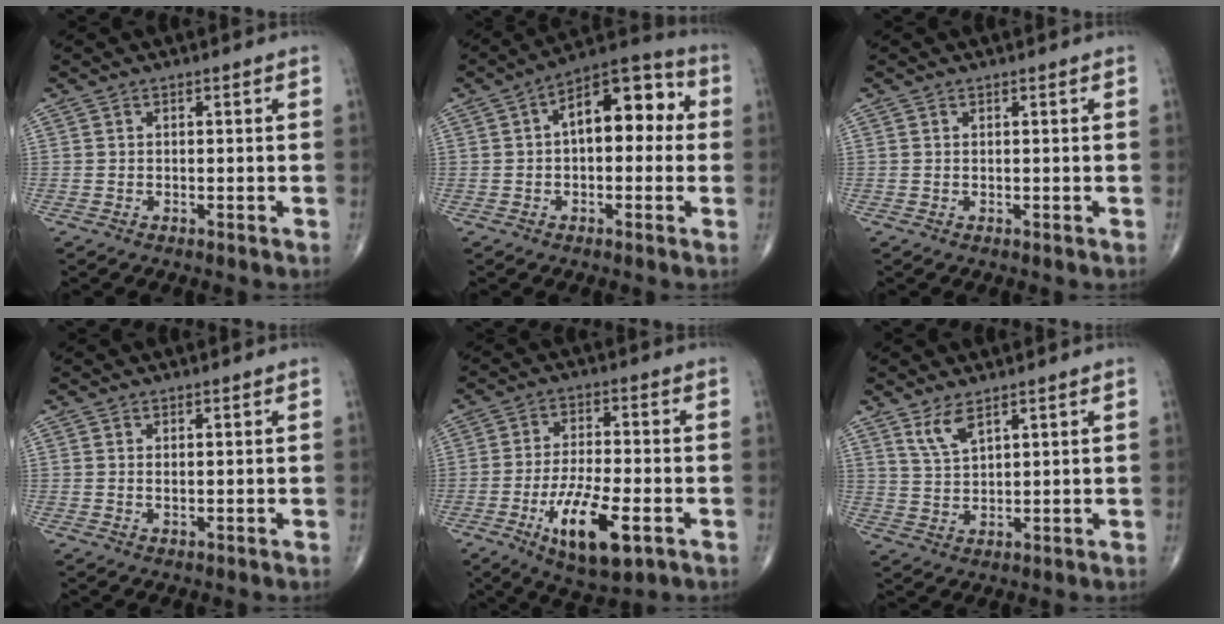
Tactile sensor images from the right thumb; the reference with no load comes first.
{"total": 13.1, "force": [1.6, 7.0, 10.9], "torque": [-0.128, 0.040, 0.010]}
{"total": 0.0}
{"total": 0.9, "force": [0.3, 0.3, 0.8], "torque": [-0.015, -0.004, 0.007]}
{"total": 13.0, "force": [-5.0, 4.5, 11.2], "torque": [-0.196, 0.004, -0.078]}
{"total": 4.6, "force": [3.2, 1.5, 3.0], "torque": [-0.059, -0.021, 0.069]}